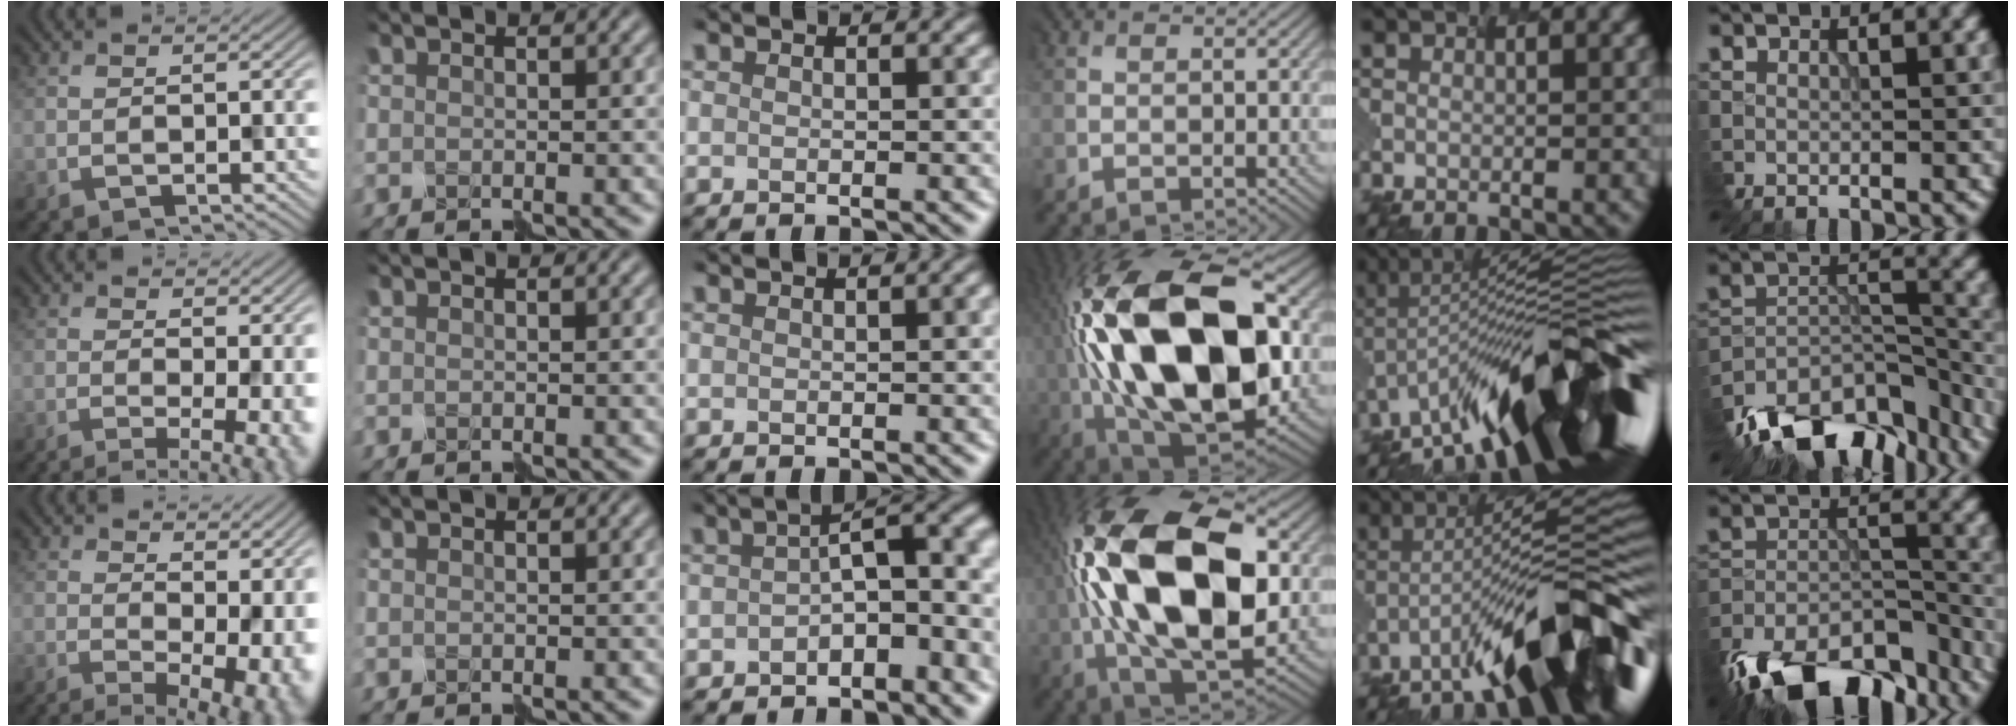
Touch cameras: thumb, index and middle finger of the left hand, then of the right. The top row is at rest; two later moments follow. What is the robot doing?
{"motion": "assemble", "object": "spray bottle"}